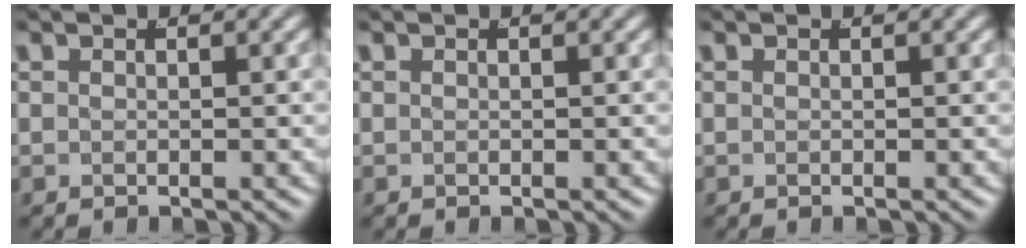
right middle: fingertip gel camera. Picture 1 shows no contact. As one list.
[{"total": 0.0}, {"total": 0.0}]